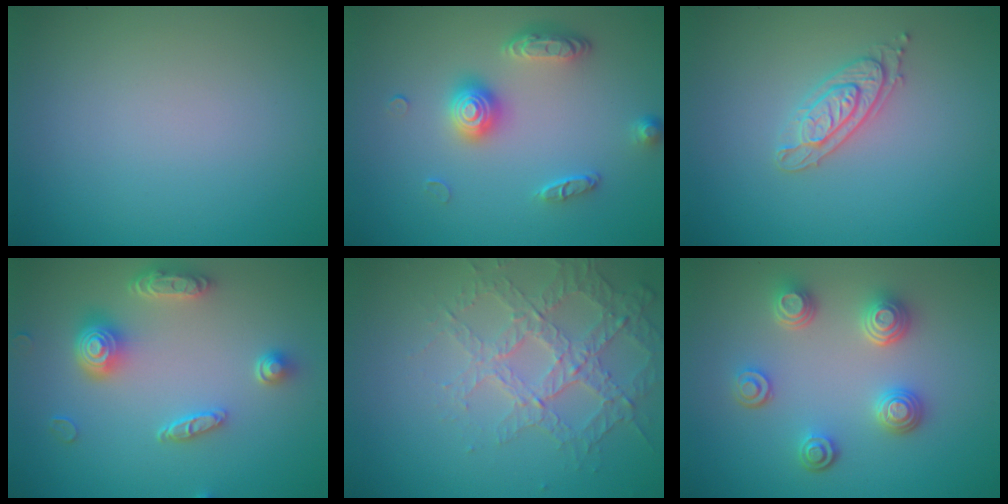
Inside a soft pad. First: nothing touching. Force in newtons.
{"total": 3.5, "press": 3.0, "slide": 1.8}
{"total": 2.4, "press": 2.2, "slide": 0.8}
{"total": 4.7, "press": 3.7, "slide": 2.8}
{"total": 3.6, "press": 3.3, "slide": 1.4}
{"total": 3.9, "press": 3.3, "slide": 2.0}